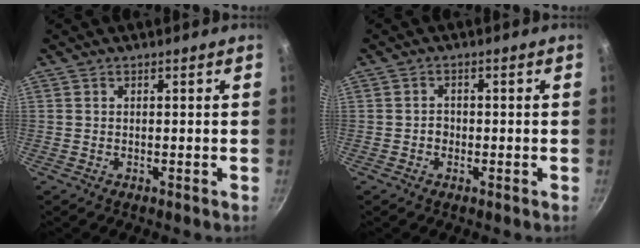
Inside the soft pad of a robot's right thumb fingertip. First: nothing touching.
{"total": 1.6, "force": [-0.6, 1.3, 0.6], "torque": [-0.001, 0.006, -0.011]}